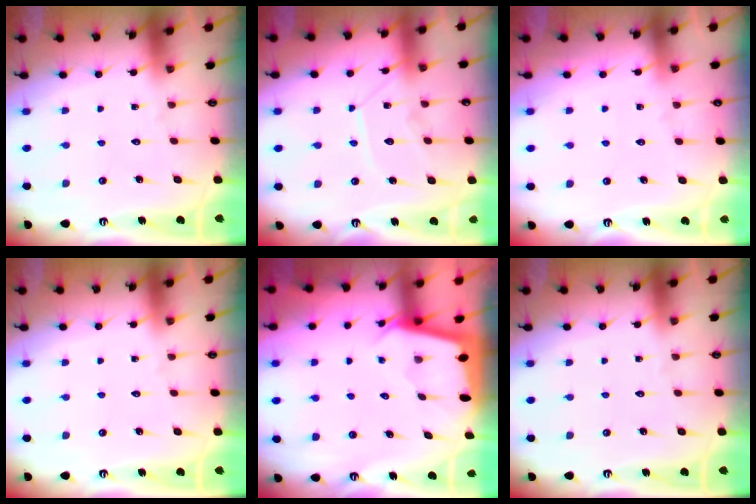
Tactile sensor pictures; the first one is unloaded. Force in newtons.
{"total": 10.4, "press": 10.4, "slide": 0.8}
{"total": 2.8, "press": 2.7, "slide": 0.4}
{"total": 0.0}
{"total": 2.0, "press": 1.9, "slide": 0.2}
{"total": 0.0}